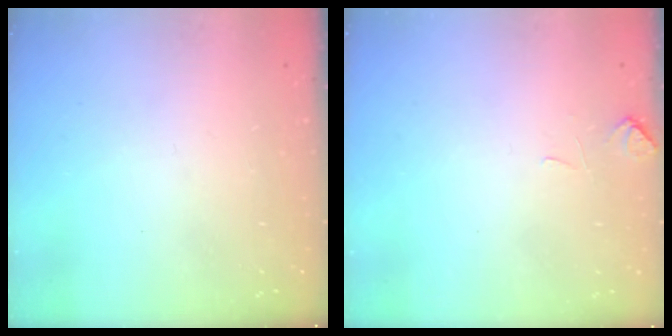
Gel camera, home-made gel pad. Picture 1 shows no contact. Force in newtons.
{"total": 0.5, "press": 0.1, "slide": 0.5}